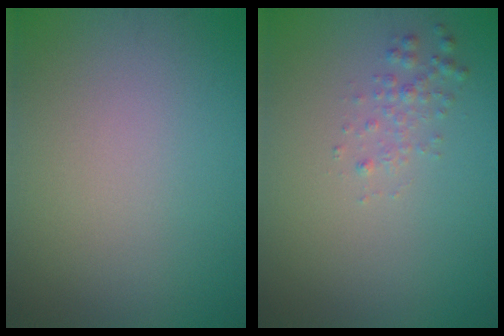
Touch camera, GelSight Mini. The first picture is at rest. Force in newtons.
{"total": 1.3, "press": 1.3, "slide": 0.0}